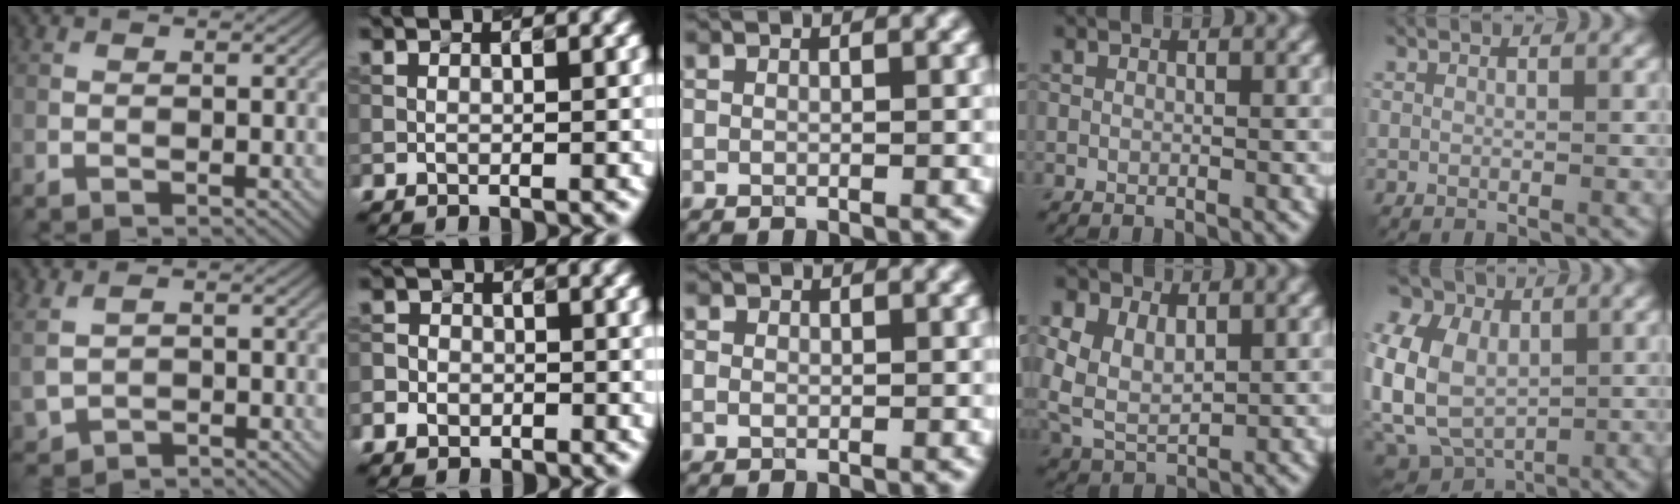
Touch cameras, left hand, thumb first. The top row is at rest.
{"thumb": {"total": 3.4, "force": [0.0, 2.3, 2.4], "torque": [-0.068, -0.010, 0.005]}, "index": {"total": 2.5, "force": [-1.3, 2.0, 0.7], "torque": [0.003, 0.002, -0.031]}, "middle": {"total": 0.9, "force": [0.0, 0.8, 0.4], "torque": [-0.007, -0.001, -0.002]}, "ring": {"total": 5.7, "force": [1.2, 4.0, 3.9], "torque": [-0.097, -0.003, 0.029]}, "little": {"total": 14.3, "force": [2.5, 11.2, 8.5], "torque": [-0.215, 0.022, 0.030]}}